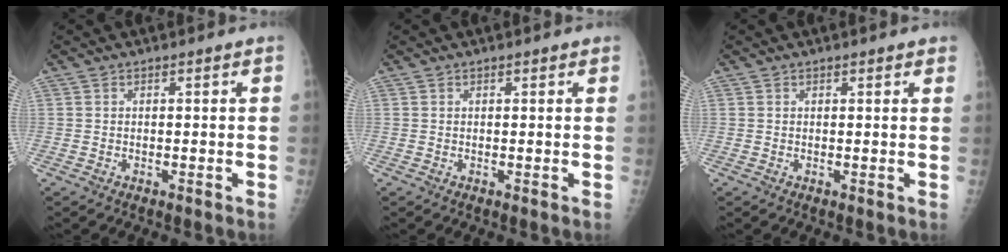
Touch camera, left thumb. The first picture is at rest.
{"total": 0.7, "force": [0.6, 0.3, 0.3], "torque": [-0.006, -0.002, 0.007]}
{"total": 1.8, "force": [1.4, 0.5, 1.0], "torque": [-0.003, 0.000, 0.015]}